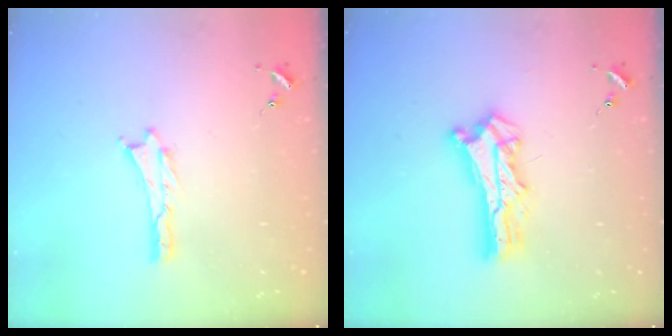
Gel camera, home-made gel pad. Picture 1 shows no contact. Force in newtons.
{"total": 8.4, "press": 8.4, "slide": 0.8}